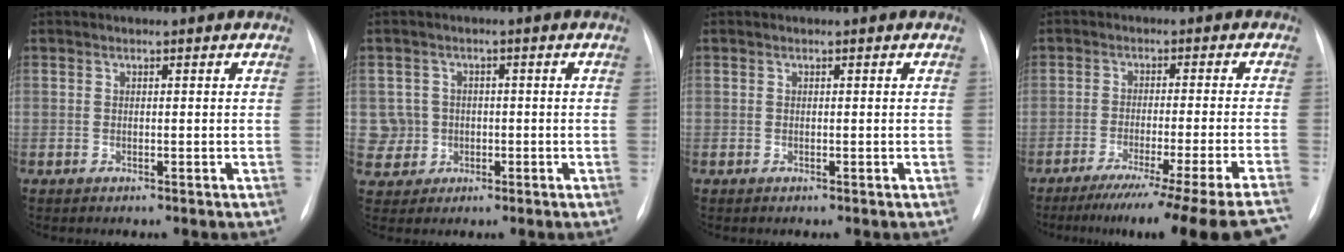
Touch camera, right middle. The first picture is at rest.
{"total": 4.9, "force": [-0.3, 4.9, -0.2], "torque": [0.012, 0.014, -0.001]}
{"total": 0.0}
{"total": 20.2, "force": [-16.9, -3.1, 10.7], "torque": [-0.087, -0.055, -0.235]}